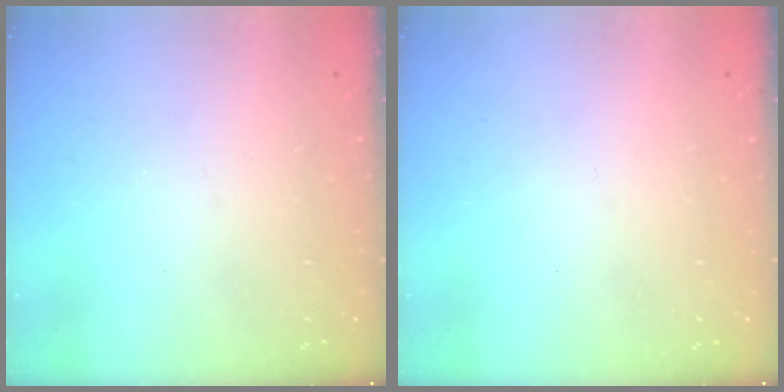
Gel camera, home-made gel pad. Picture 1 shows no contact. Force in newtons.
{"total": 0.0}